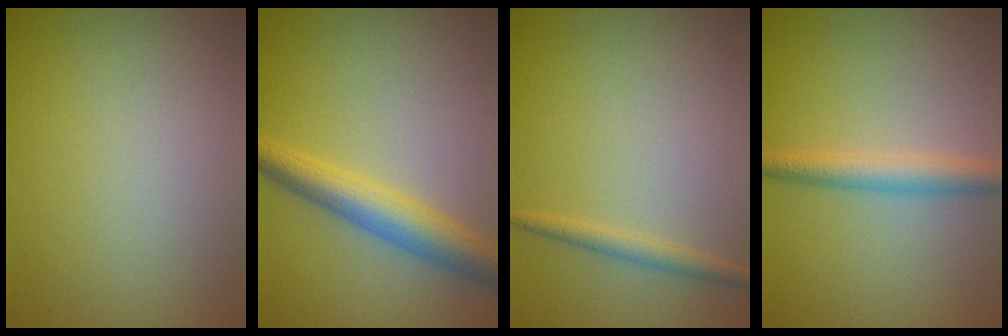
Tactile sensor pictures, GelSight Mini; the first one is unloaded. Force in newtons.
{"total": 4.6, "press": 4.6, "slide": 0.1}
{"total": 1.4, "press": 1.4, "slide": 0.1}
{"total": 2.9, "press": 2.9, "slide": 0.1}